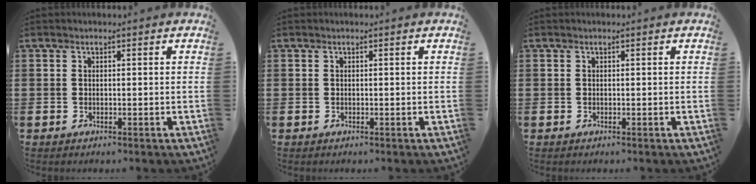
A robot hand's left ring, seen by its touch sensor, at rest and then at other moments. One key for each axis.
{"total": 0.0}
{"total": 0.0}